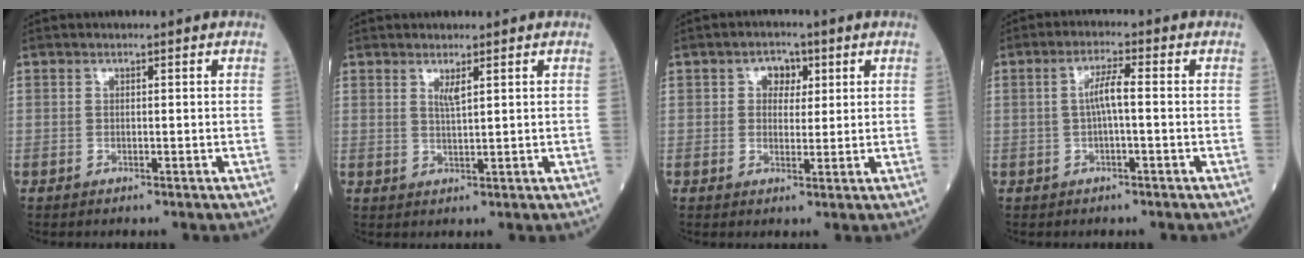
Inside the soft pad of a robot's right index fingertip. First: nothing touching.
{"total": 1.9, "force": [1.1, -0.1, 1.6], "torque": [-0.035, -0.006, 0.022]}
{"total": 3.5, "force": [1.3, 2.5, 2.1], "torque": [-0.026, 0.009, 0.018]}
{"total": 3.7, "force": [0.0, 0.2, 3.7], "torque": [-0.070, 0.008, 0.000]}